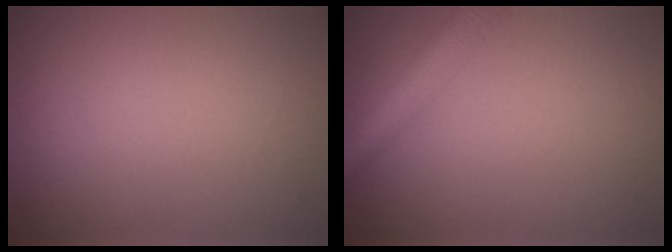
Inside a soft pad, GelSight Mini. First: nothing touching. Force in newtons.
{"total": 4.3, "press": 4.3, "slide": 0.1}